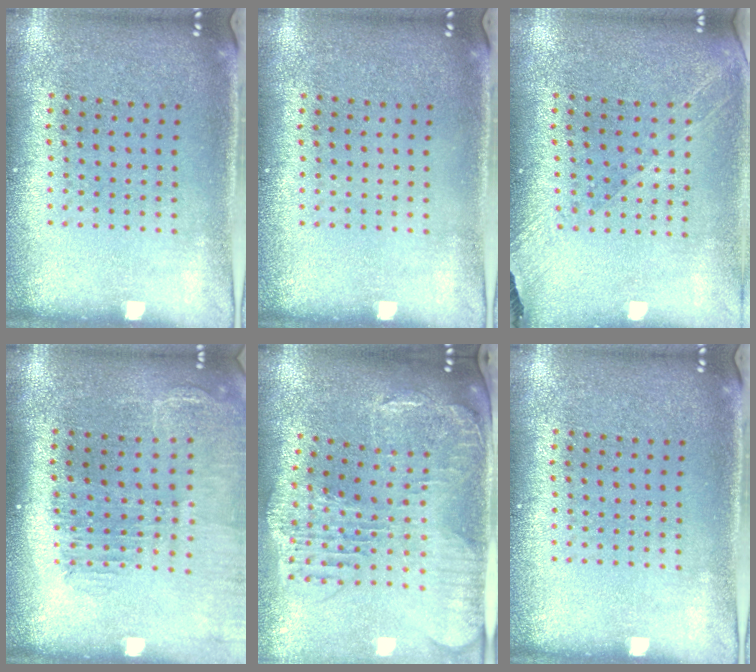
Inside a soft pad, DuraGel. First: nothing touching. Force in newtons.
{"total": 0.0}
{"total": 1.3, "press": 1.2, "slide": 0.3}
{"total": 1.4, "press": 1.4, "slide": 0.2}
{"total": 2.1, "press": 1.9, "slide": 0.9}
{"total": 0.0}